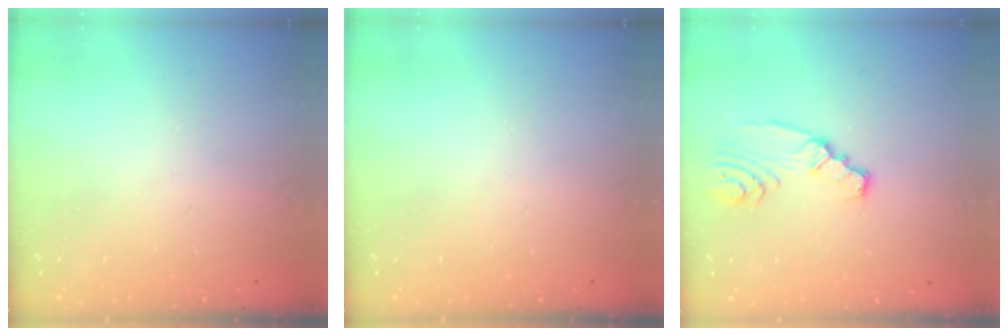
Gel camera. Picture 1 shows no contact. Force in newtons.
{"total": 0.0}
{"total": 4.5, "press": 4.4, "slide": 0.7}